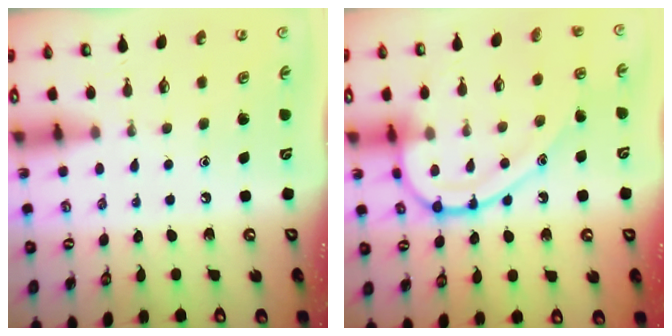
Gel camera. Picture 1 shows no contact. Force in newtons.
{"total": 14.7, "press": 14.7, "slide": 0.4}